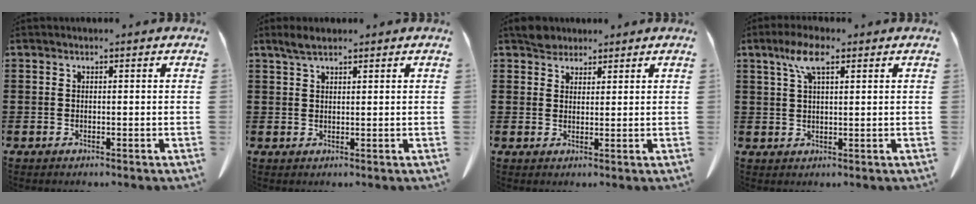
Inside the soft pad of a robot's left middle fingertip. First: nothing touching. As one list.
[{"total": 2.3, "force": [1.7, 0.6, 1.3], "torque": [-0.030, 0.003, 0.032]}, {"total": 3.1, "force": [2.8, 1.3, 0.4], "torque": [-0.007, 0.002, 0.054]}, {"total": 5.7, "force": [3.0, 1.7, 4.6], "torque": [-0.097, 0.009, 0.051]}]